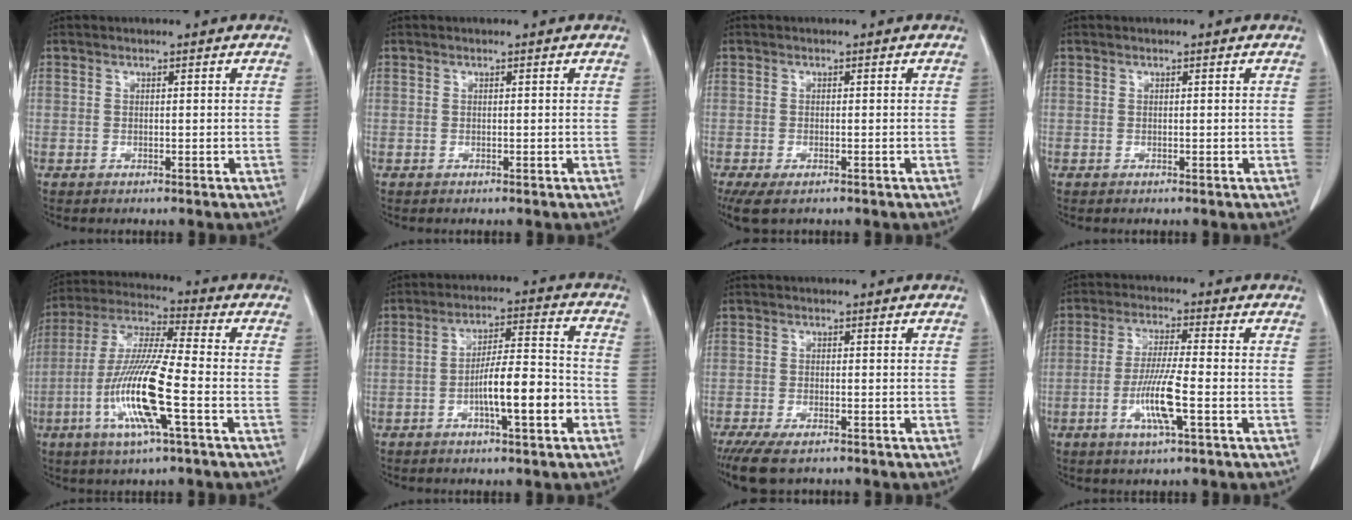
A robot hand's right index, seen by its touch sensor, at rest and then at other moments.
{"total": 0.0}
{"total": 5.6, "force": [-3.9, 2.1, 3.5], "torque": [-0.062, -0.017, -0.060]}
{"total": 0.0}
{"total": 14.1, "force": [-4.3, 0.7, 13.4], "torque": [-0.275, -0.009, -0.089]}
{"total": 7.9, "force": [-2.8, 1.2, 7.2], "torque": [-0.122, 0.013, -0.046]}
{"total": 6.9, "force": [-5.3, 2.0, 4.0], "torque": [-0.062, -0.014, -0.081]}
{"total": 8.0, "force": [-2.6, 0.2, 7.5], "torque": [-0.146, -0.008, -0.053]}